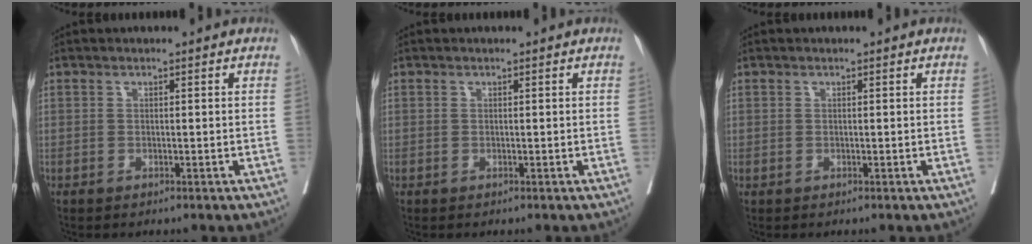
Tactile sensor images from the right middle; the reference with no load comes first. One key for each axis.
{"total": 0.0}
{"total": 0.0}